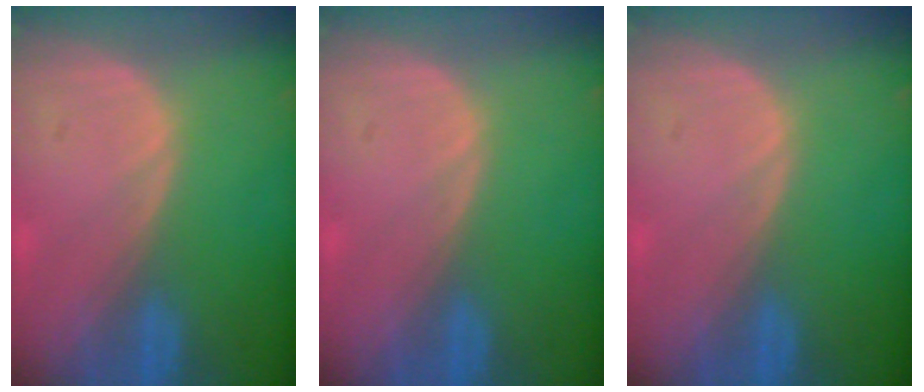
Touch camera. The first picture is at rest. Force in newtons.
{"total": 0.0}
{"total": 0.0}